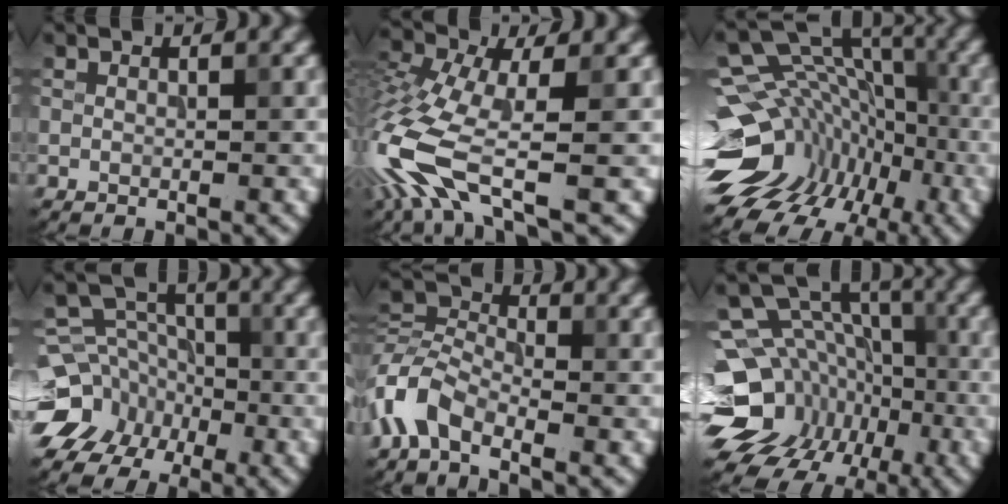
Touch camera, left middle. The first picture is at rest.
{"total": 9.9, "force": [-4.0, 3.7, 8.3], "torque": [-0.197, 0.000, -0.090]}
{"total": 13.5, "force": [-5.5, 10.1, 7.1], "torque": [-0.135, 0.008, -0.055]}
{"total": 8.7, "force": [-4.9, 6.9, 2.1], "torque": [-0.028, -0.002, -0.096]}
{"total": 5.0, "force": [-2.8, 2.7, 3.1], "torque": [-0.067, 0.006, -0.075]}
{"total": 13.9, "force": [-4.6, 11.5, 6.1], "torque": [-0.128, -0.006, -0.070]}